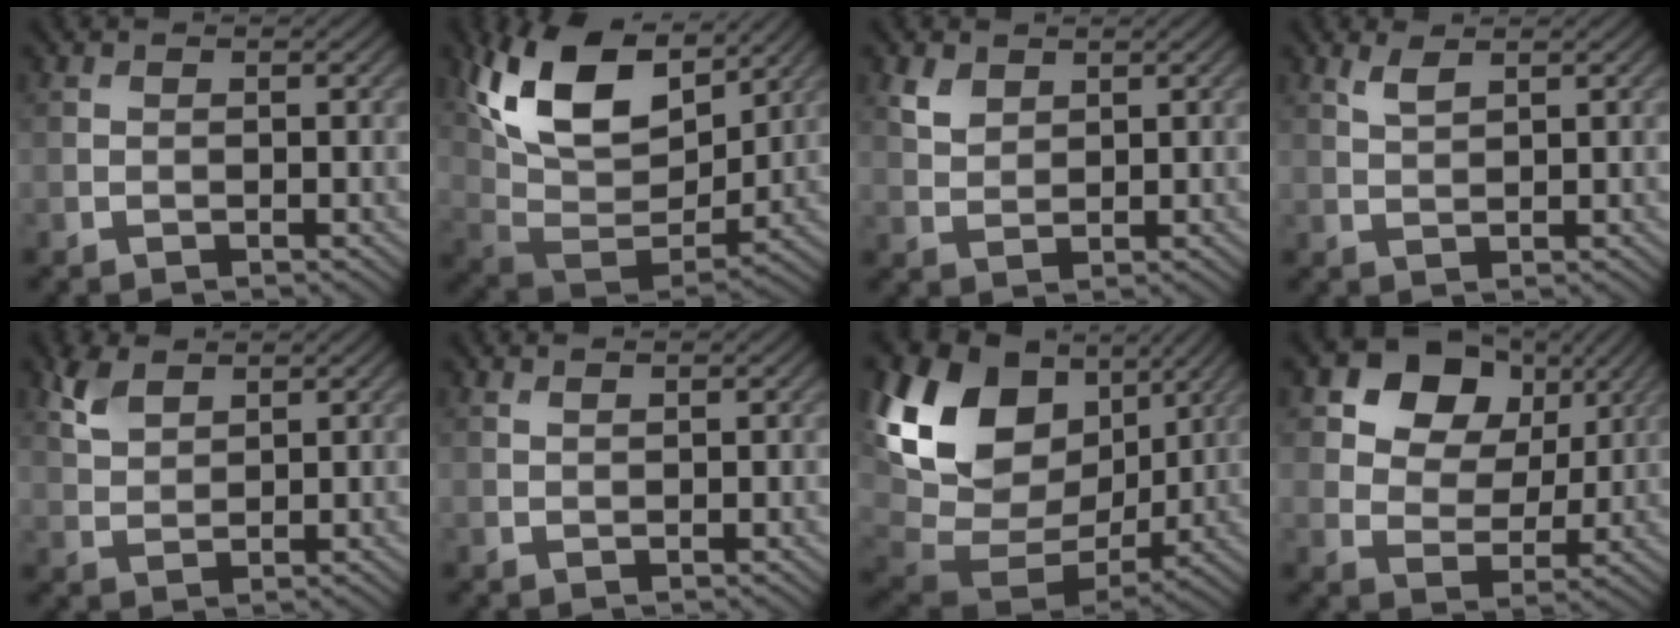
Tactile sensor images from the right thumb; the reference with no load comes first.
{"total": 15.9, "force": [8.3, 8.6, 10.4], "torque": [-0.225, 0.016, 0.146]}
{"total": 2.7, "force": [1.8, 1.6, 1.2], "torque": [-0.034, -0.003, 0.041]}
{"total": 1.9, "force": [1.3, 0.5, 1.3], "torque": [-0.035, 0.000, 0.029]}
{"total": 4.3, "force": [2.8, 2.1, 2.4], "torque": [-0.065, 0.004, 0.065]}
{"total": 0.8, "force": [0.8, 0.1, 0.4], "torque": [-0.007, 0.000, 0.014]}
{"total": 17.4, "force": [5.3, 12.4, 11.0], "torque": [-0.251, 0.001, 0.111]}
{"total": 11.8, "force": [5.9, 8.1, 6.1], "torque": [-0.121, 0.012, 0.094]}